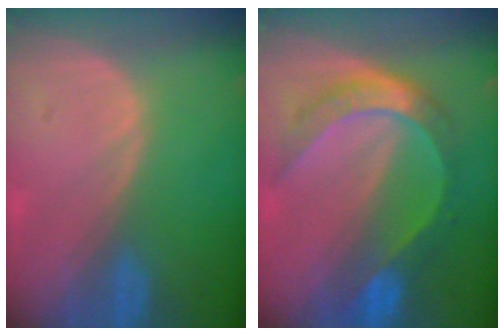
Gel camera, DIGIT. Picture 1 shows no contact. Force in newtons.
{"total": 8.3, "press": 8.2, "slide": 0.8}